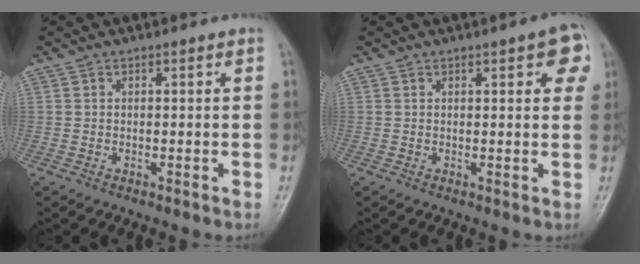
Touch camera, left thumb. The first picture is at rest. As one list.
[{"total": 5.7, "force": [2.3, 1.8, 5.0], "torque": [-0.044, -0.001, 0.018]}]